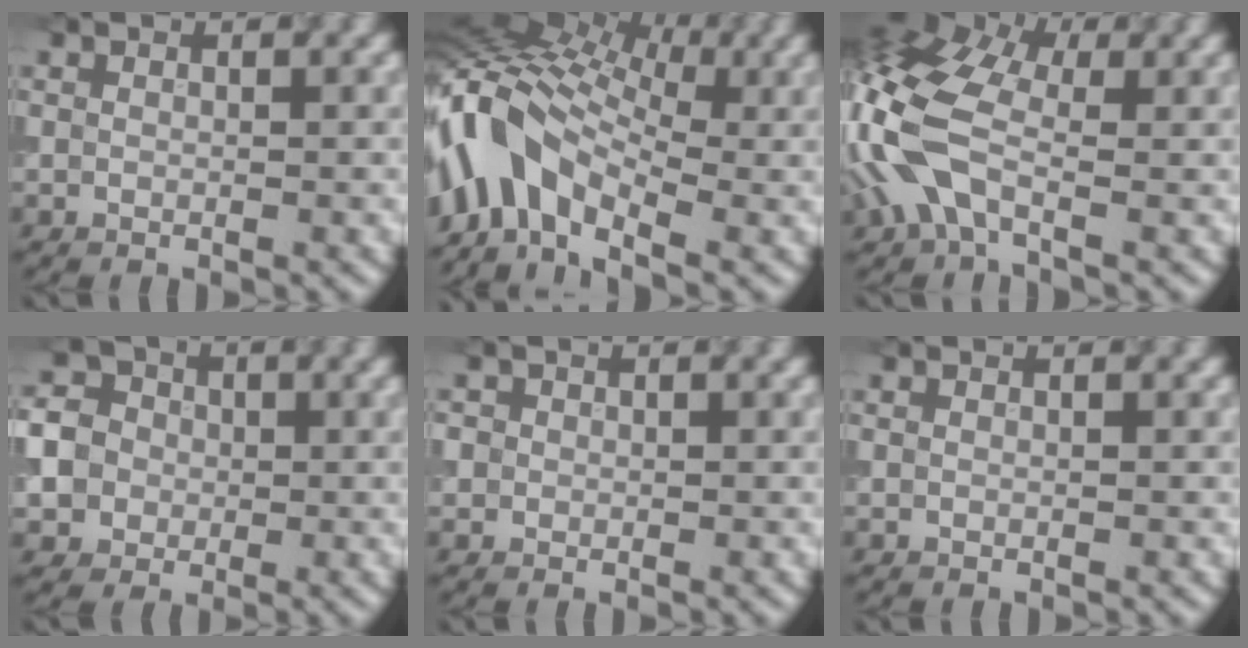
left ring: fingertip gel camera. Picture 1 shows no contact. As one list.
[{"total": 10.1, "force": [-3.2, 6.2, 7.3], "torque": [-0.134, 0.019, -0.078]}, {"total": 9.0, "force": [-1.0, 5.4, 7.2], "torque": [-0.181, 0.012, -0.040]}, {"total": 7.9, "force": [-0.7, 7.3, 2.9], "torque": [-0.055, 0.020, -0.046]}, {"total": 1.3, "force": [0.2, 1.3, 0.3], "torque": [0.001, 0.001, -0.002]}, {"total": 0.0}]